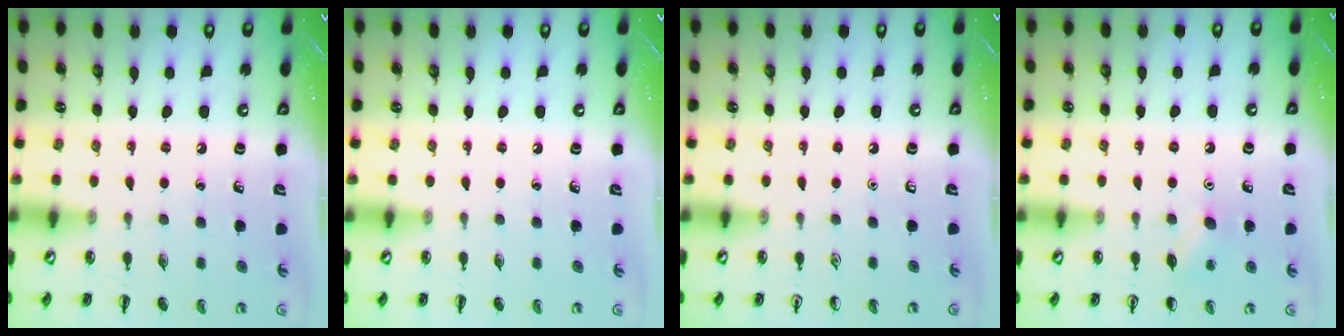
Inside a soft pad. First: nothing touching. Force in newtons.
{"total": 0.0}
{"total": 0.0}
{"total": 5.7, "press": 5.4, "slide": 1.6}